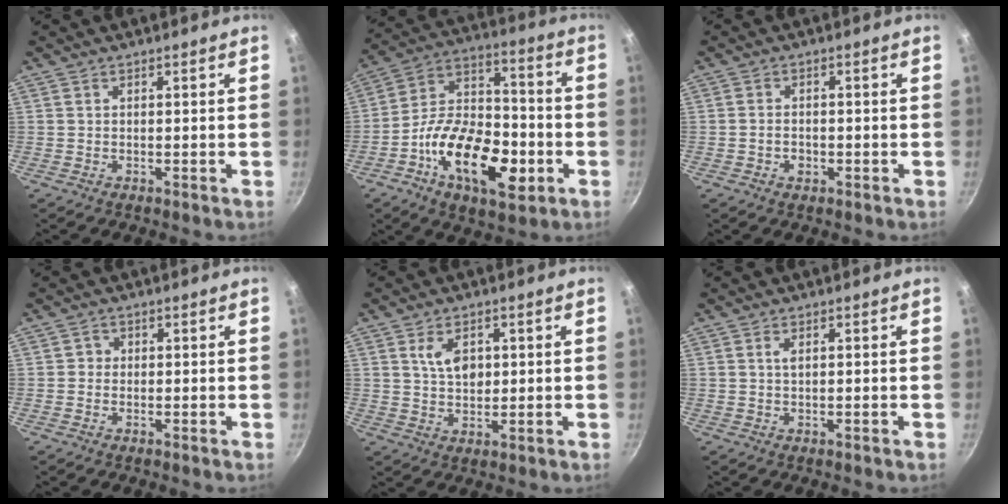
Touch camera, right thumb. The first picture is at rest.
{"total": 21.2, "force": [-7.3, 11.3, 16.4], "torque": [-0.244, 0.039, -0.135]}
{"total": 2.3, "force": [-0.9, 1.7, 1.4], "torque": [-0.023, 0.009, -0.016]}
{"total": 1.3, "force": [-0.2, 1.3, 0.3], "torque": [0.003, 0.001, -0.006]}
{"total": 5.7, "force": [1.4, 3.7, 4.1], "torque": [-0.057, -0.009, 0.026]}
{"total": 1.3, "force": [0.2, 0.4, 1.2], "torque": [-0.026, 0.002, 0.002]}